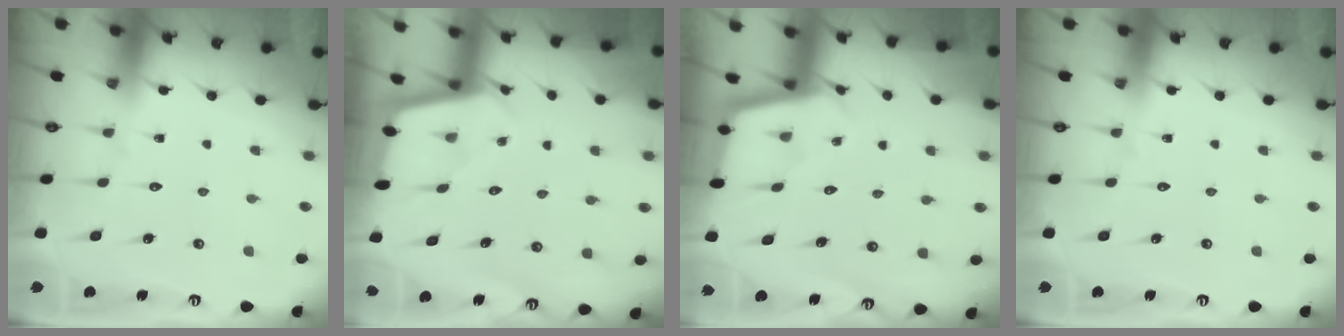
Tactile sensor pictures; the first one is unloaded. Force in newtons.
{"total": 1.9, "press": 1.9, "slide": 0.2}
{"total": 2.6, "press": 2.6, "slide": 0.1}
{"total": 0.0}